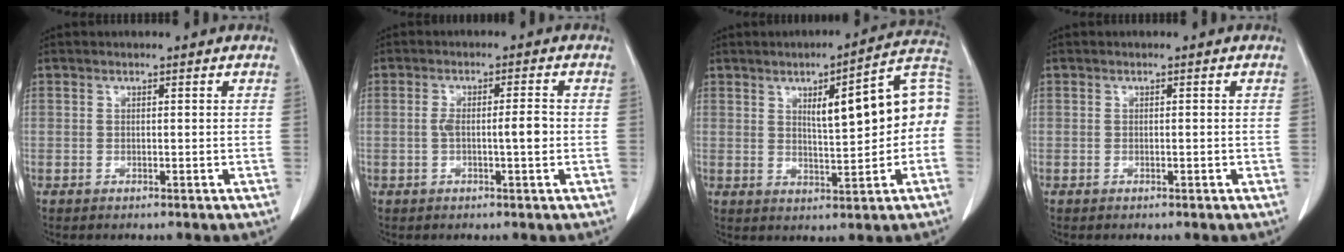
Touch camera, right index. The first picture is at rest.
{"total": 4.0, "force": [-0.5, 0.5, 3.9], "torque": [-0.072, 0.006, -0.005]}
{"total": 12.8, "force": [1.2, 2.8, 12.4], "torque": [-0.165, 0.038, 0.018]}
{"total": 0.5, "force": [-0.1, 0.1, 0.5], "torque": [-0.008, 0.000, 0.000]}